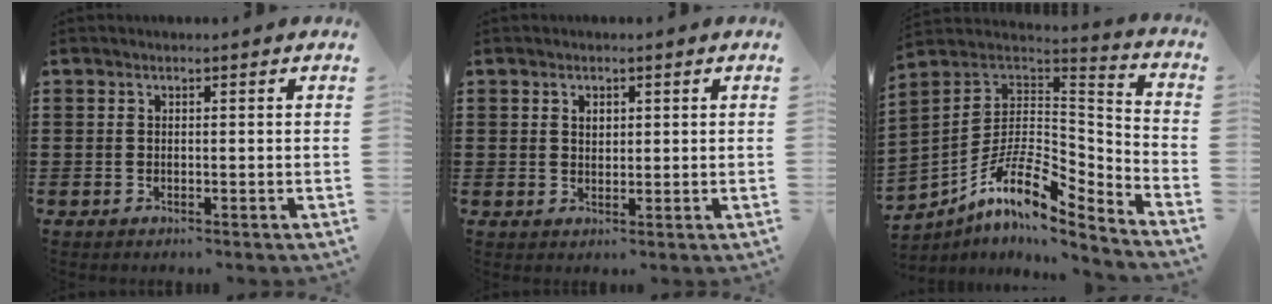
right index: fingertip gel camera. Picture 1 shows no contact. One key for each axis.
{"total": 1.4, "fx": 0.7, "fy": 1.0, "fz": 0.7, "tx": -0.016, "ty": 0.005, "tz": 0.013}
{"total": 10.6, "fx": -5.4, "fy": 4.4, "fz": 8.0, "tx": -0.165, "ty": -0.011, "tz": -0.106}